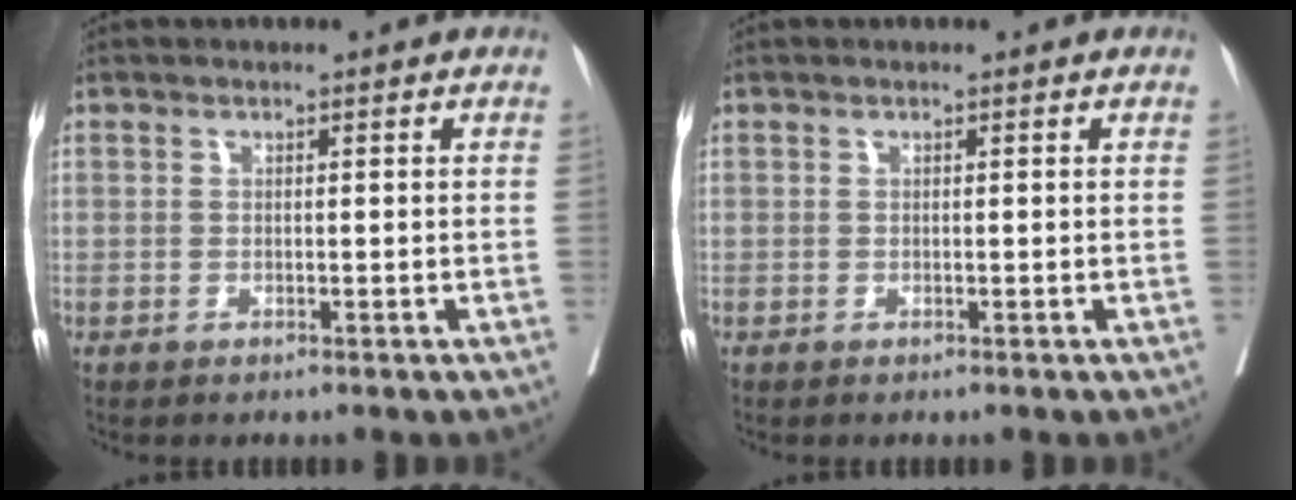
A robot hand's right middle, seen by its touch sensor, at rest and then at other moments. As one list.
[{"total": 0.0}]